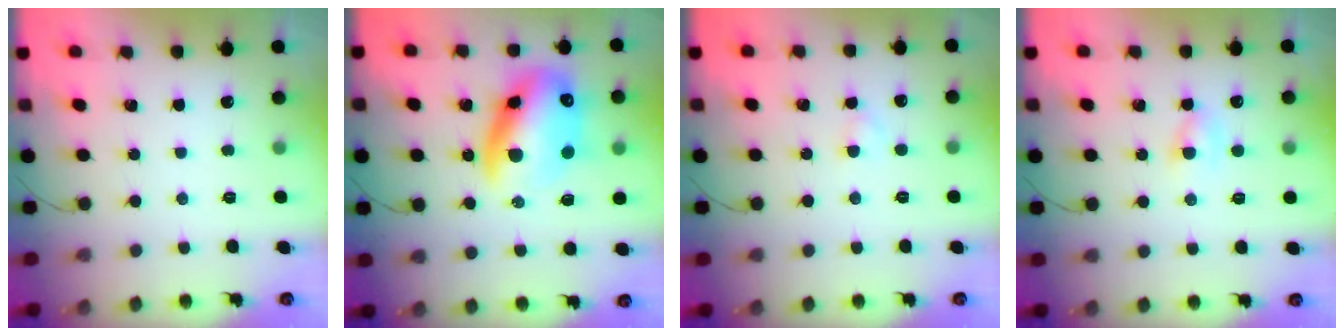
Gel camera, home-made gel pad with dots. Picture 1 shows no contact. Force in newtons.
{"total": 18.9, "press": 18.2, "slide": 4.8}
{"total": 1.9, "press": 1.7, "slide": 0.9}
{"total": 2.4, "press": 2.1, "slide": 1.2}